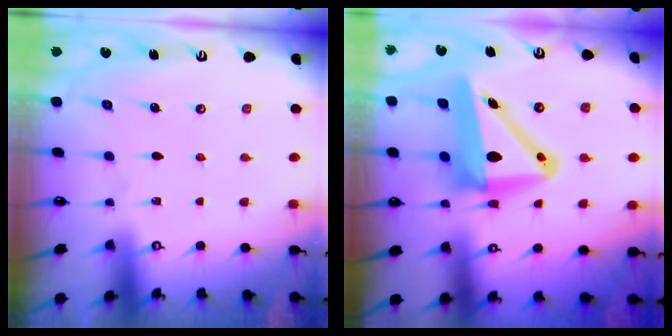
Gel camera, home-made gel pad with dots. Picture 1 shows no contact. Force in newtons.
{"total": 12.7, "press": 12.4, "slide": 2.6}